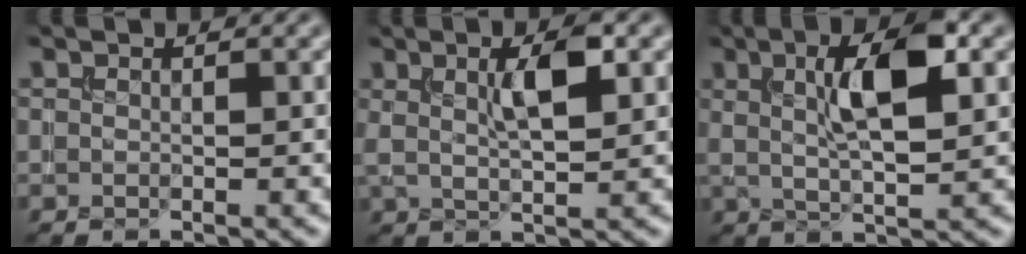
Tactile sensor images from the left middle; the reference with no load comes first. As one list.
[{"total": 4.2, "force": [1.4, 1.0, 3.8], "torque": [-0.067, 0.004, 0.023]}, {"total": 6.8, "force": [1.9, 1.9, 6.2], "torque": [-0.104, 0.007, 0.029]}]